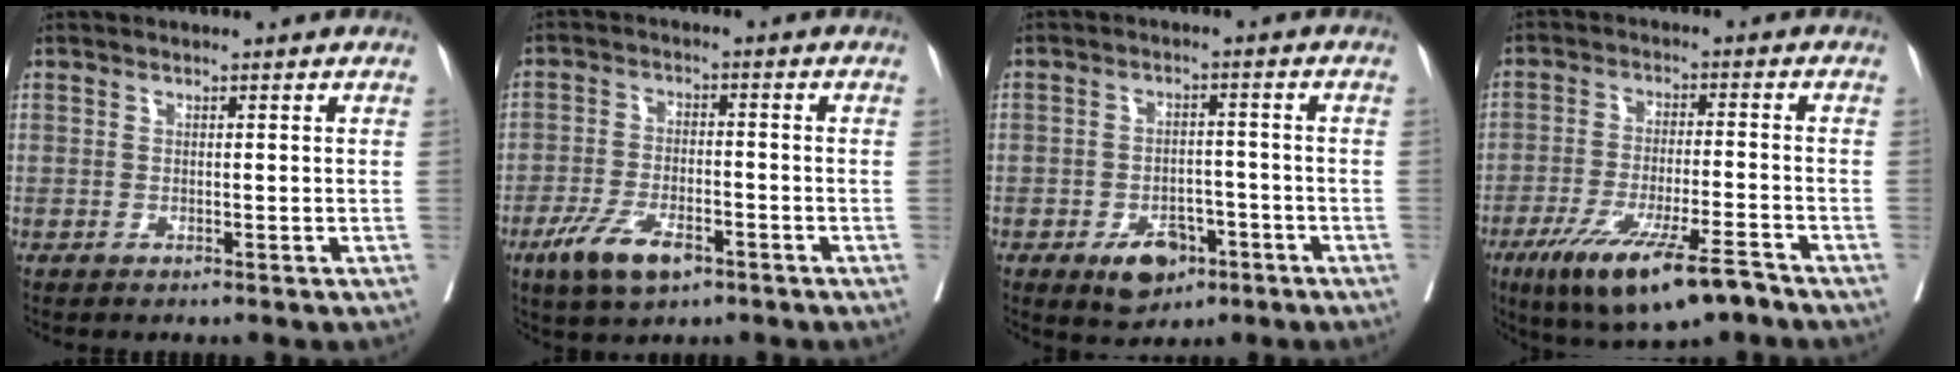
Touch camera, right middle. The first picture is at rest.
{"total": 7.9, "force": [-4.6, 3.0, 5.6], "torque": [-0.114, -0.009, -0.079]}
{"total": 6.5, "force": [-3.5, 3.9, 3.9], "torque": [-0.054, 0.004, -0.049]}
{"total": 13.1, "force": [-8.6, 1.9, 9.7], "torque": [-0.167, -0.027, -0.142]}